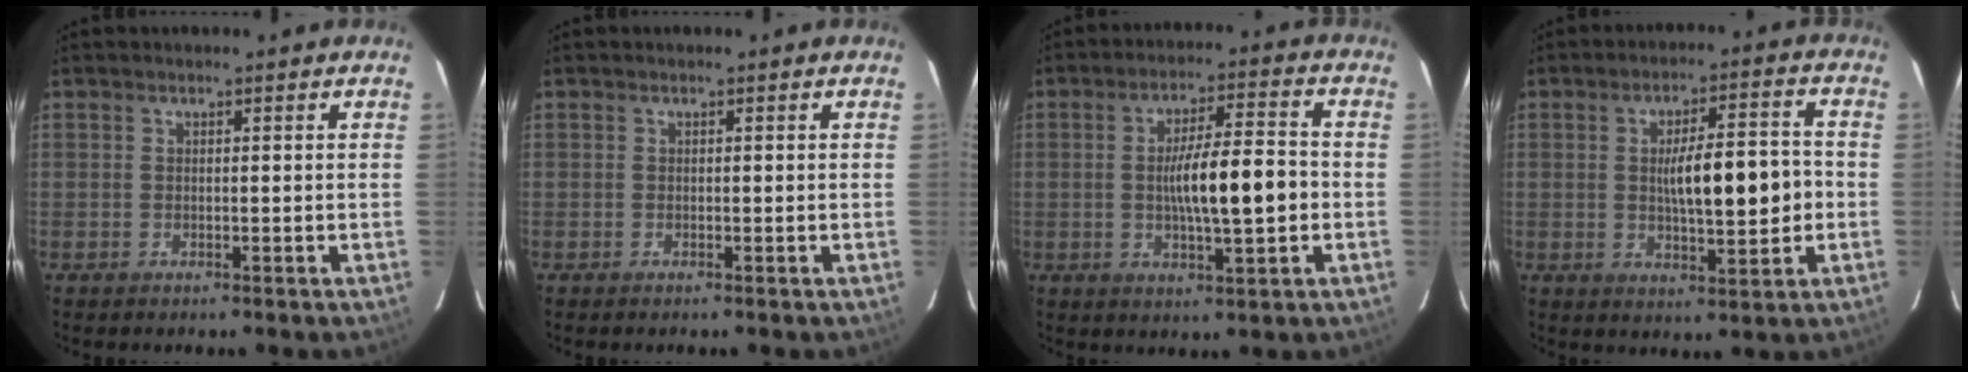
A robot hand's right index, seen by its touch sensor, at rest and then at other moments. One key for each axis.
{"total": 0.0}
{"total": 10.3, "fx": -1.0, "fy": 1.4, "fz": 10.2, "tx": -0.174, "ty": 0.011, "tz": -0.017}
{"total": 10.3, "fx": -0.4, "fy": 2.2, "fz": 10.0, "tx": -0.161, "ty": 0.014, "tz": -0.002}